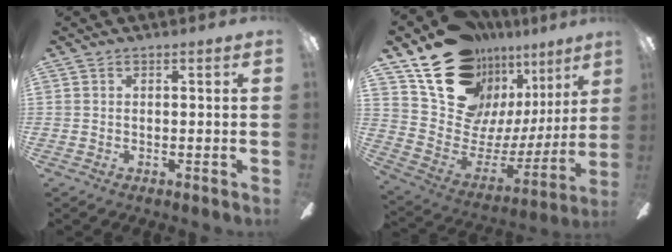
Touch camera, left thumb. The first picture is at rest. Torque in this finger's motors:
{"motor_torque": [2.63, 2.38, 1.46, -1.31, 0.09]}